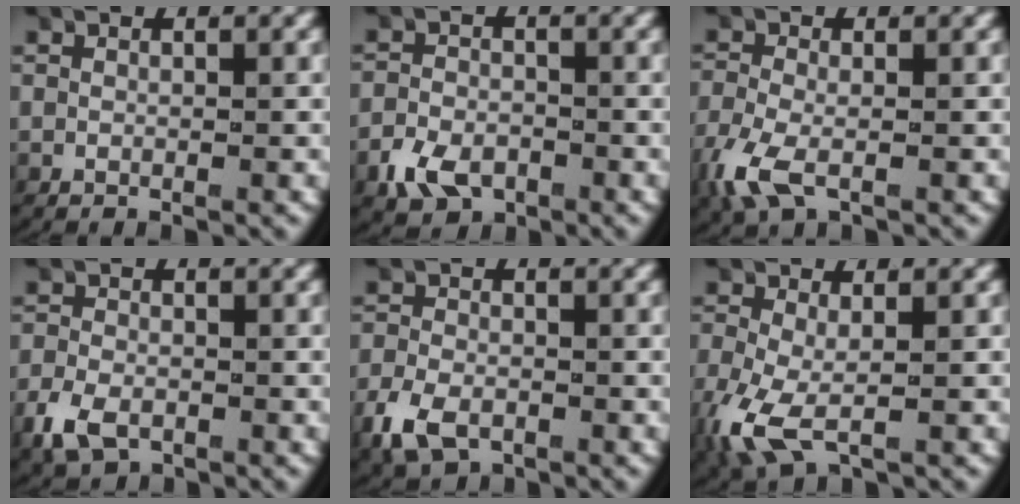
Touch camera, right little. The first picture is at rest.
{"total": 3.8, "force": [-2.4, 2.6, 1.4], "torque": [-0.031, -0.014, -0.039]}
{"total": 3.4, "force": [-1.8, 1.9, 2.1], "torque": [-0.068, -0.017, -0.025]}
{"total": 3.5, "force": [-2.1, 2.4, 1.6], "torque": [-0.048, -0.014, -0.030]}
{"total": 3.9, "force": [-2.3, 2.6, 1.8], "torque": [-0.051, -0.015, -0.034]}
{"total": 4.3, "force": [-1.7, 2.7, 2.9], "torque": [-0.096, -0.034, -0.014]}